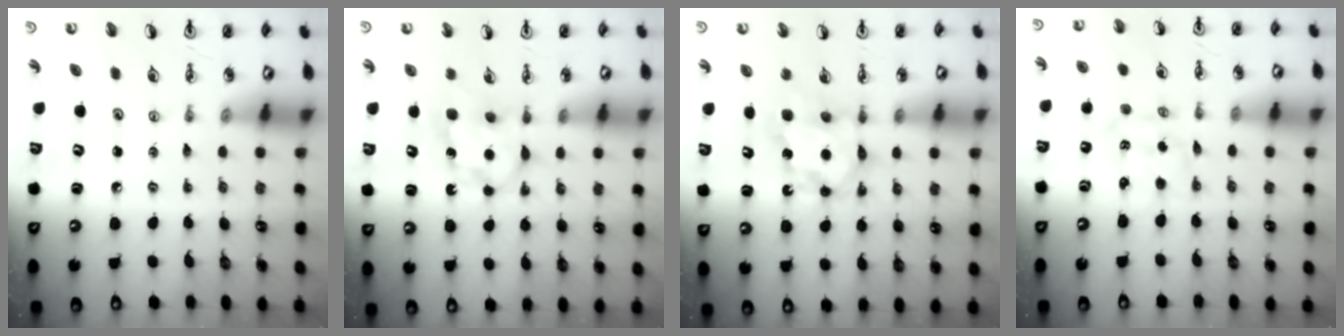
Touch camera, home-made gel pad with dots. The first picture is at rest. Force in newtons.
{"total": 6.7, "press": 6.7, "slide": 0.3}
{"total": 7.5, "press": 7.4, "slide": 0.6}
{"total": 1.1, "press": 0.7, "slide": 0.8}